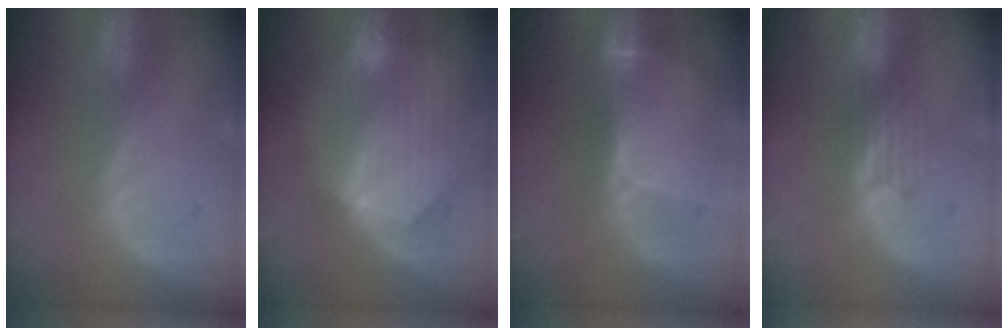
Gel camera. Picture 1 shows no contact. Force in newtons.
{"total": 10.4, "press": 9.2, "slide": 4.9}
{"total": 8.4, "press": 7.7, "slide": 3.3}
{"total": 3.2, "press": 2.9, "slide": 1.4}